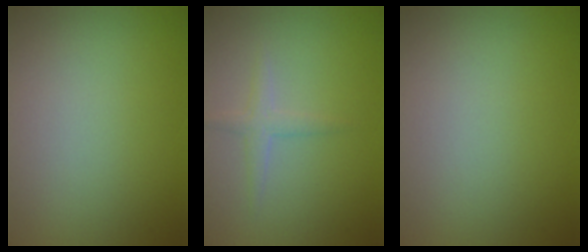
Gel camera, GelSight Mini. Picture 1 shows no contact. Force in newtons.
{"total": 1.4, "press": 1.4, "slide": 0.1}
{"total": 0.0}